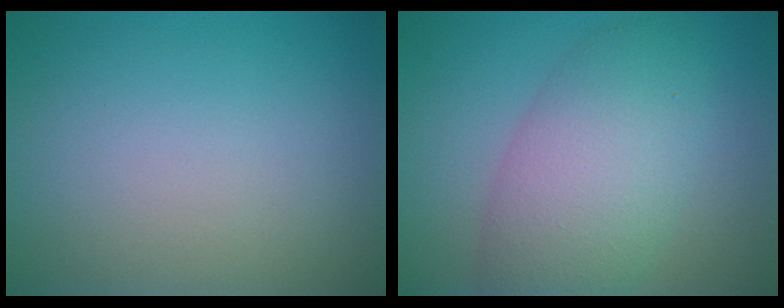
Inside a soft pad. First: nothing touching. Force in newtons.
{"total": 7.3, "press": 7.3, "slide": 0.4}